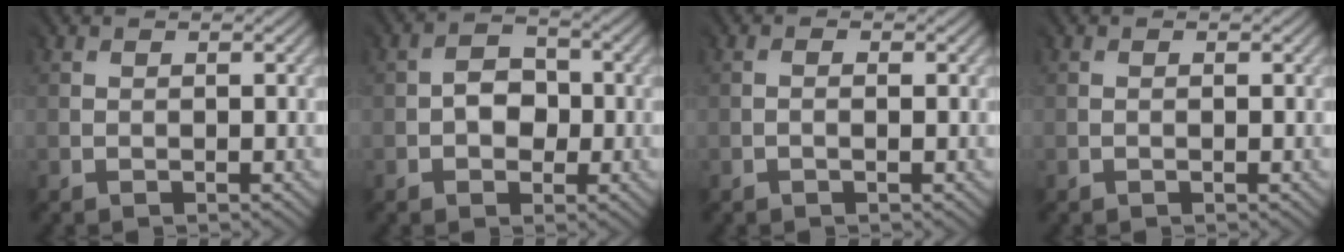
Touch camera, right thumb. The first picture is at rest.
{"total": 3.2, "force": [-0.7, 2.5, 1.8], "torque": [-0.024, 0.003, -0.016]}
{"total": 0.7, "force": [-0.3, 0.1, 0.6], "torque": [-0.014, 0.003, -0.008]}
{"total": 0.0}